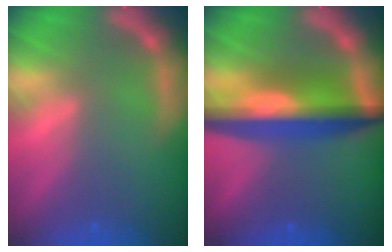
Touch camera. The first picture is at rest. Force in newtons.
{"total": 9.1}